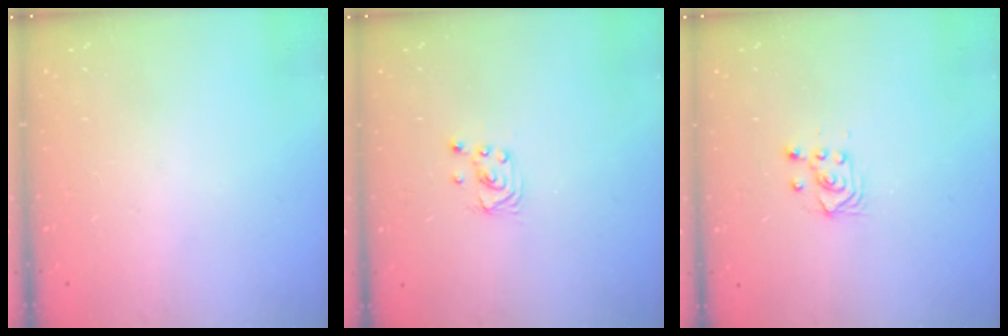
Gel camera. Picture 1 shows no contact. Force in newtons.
{"total": 1.6, "press": 1.6, "slide": 0.0}
{"total": 3.6, "press": 3.2, "slide": 1.6}